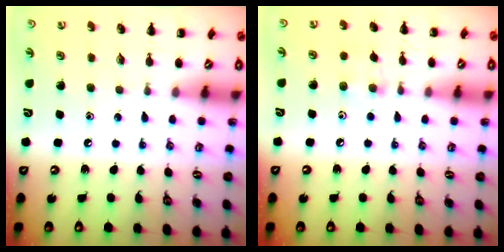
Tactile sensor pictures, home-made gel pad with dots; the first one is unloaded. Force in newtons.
{"total": 3.7, "press": 3.6, "slide": 1.2}